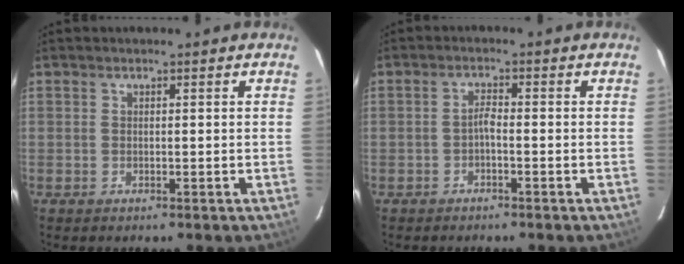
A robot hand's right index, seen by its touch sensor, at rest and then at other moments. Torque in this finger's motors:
{"motor_torque": [0.25, -0.04, 0.14, 0.04]}